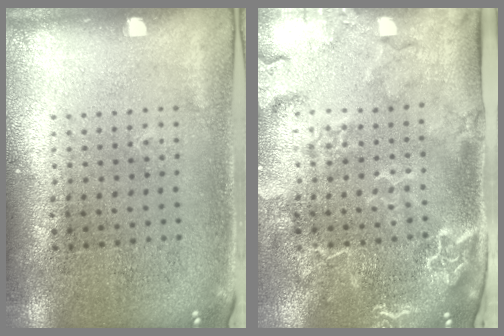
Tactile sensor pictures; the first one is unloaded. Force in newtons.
{"total": 2.8, "press": 2.5, "slide": 1.4}